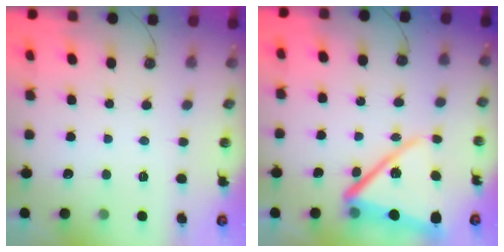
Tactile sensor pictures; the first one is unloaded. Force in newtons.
{"total": 16.5, "press": 16.5, "slide": 1.1}